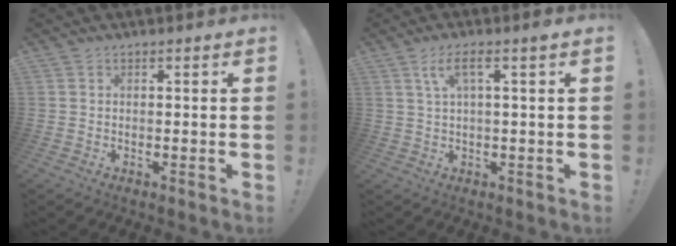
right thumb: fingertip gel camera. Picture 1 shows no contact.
{"total": 5.6, "force": [1.5, 0.4, 5.4], "torque": [-0.103, 0.005, 0.024]}